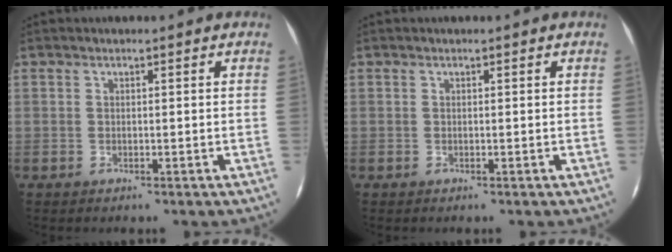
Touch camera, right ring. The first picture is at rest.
{"total": 0.0}